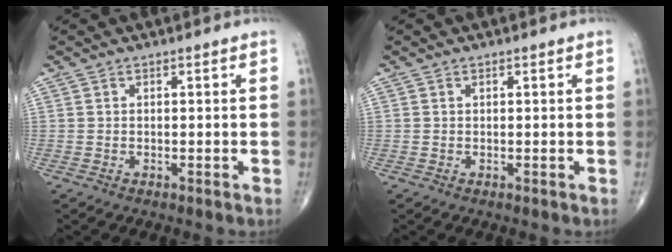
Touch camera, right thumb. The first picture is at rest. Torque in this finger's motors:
{"motor_torque": [-0.14, -0.09, 0.18, 0.02, 0.04]}